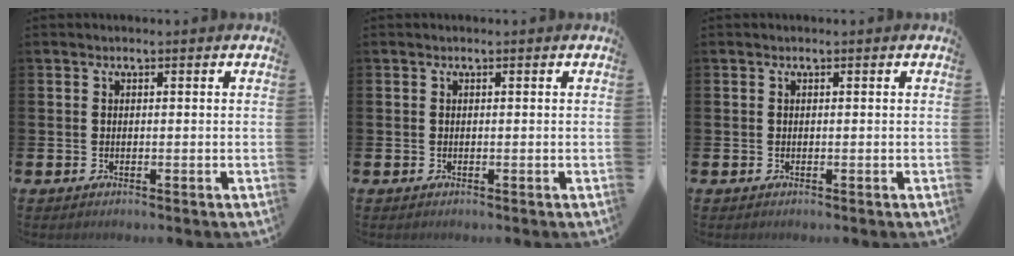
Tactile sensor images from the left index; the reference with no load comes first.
{"total": 0.0}
{"total": 0.0}